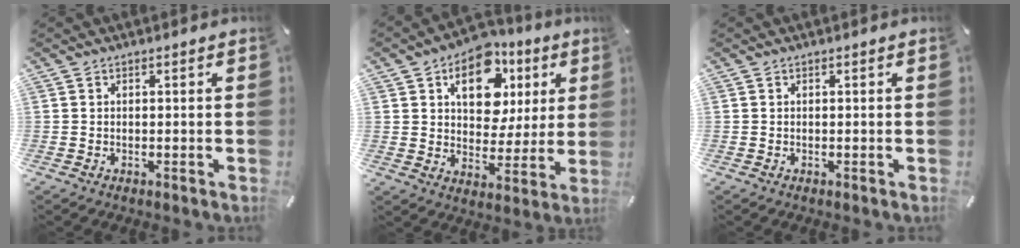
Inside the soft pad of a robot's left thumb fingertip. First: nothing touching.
{"total": 14.5, "force": [6.5, 10.1, 8.1], "torque": [-0.111, -0.024, 0.113]}
{"total": 0.0}